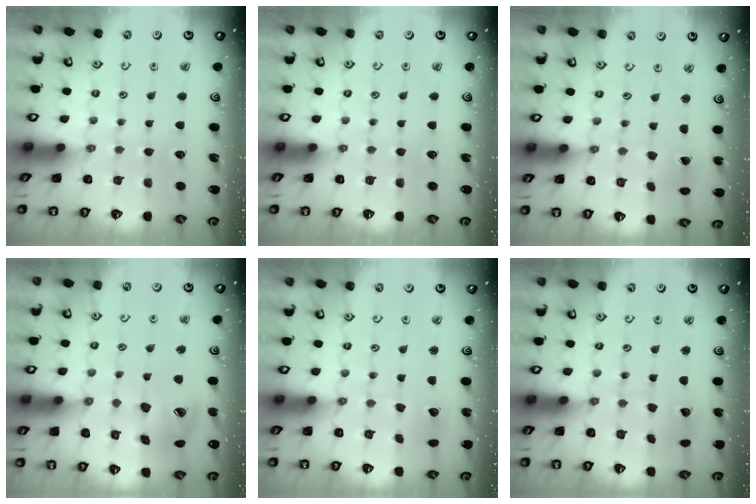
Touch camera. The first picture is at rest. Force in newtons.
{"total": 0.0}
{"total": 1.0, "press": 1.0, "slide": 0.0}
{"total": 15.5, "press": 15.3, "slide": 2.2}
{"total": 3.3, "press": 3.3, "slide": 0.3}
{"total": 2.2, "press": 2.2, "slide": 0.1}